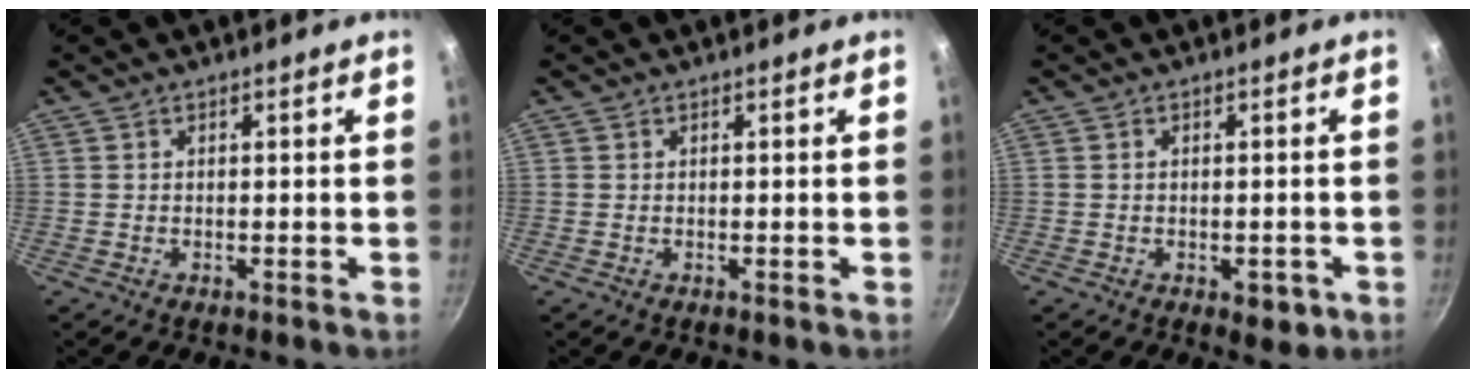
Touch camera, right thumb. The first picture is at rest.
{"total": 0.0}
{"total": 3.7, "force": [-1.5, 2.1, 2.7], "torque": [-0.021, 0.008, -0.012]}